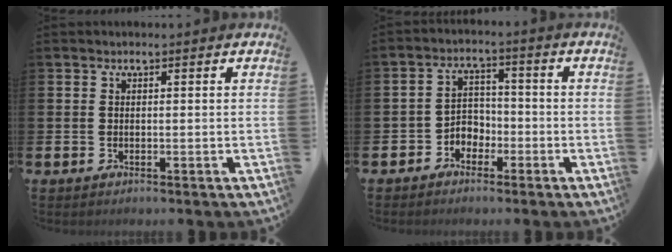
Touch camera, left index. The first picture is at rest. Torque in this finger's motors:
{"motor_torque": [-0.01, 0.05, 0.00, 0.01]}